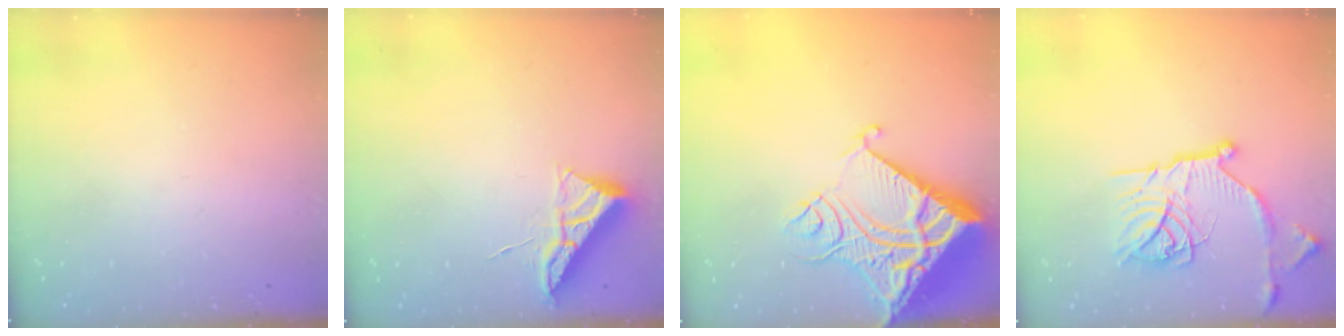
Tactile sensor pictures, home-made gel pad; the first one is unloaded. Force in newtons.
{"total": 6.6, "press": 6.6, "slide": 0.7}
{"total": 19.5, "press": 19.4, "slide": 2.7}
{"total": 19.1, "press": 19.0, "slide": 1.7}